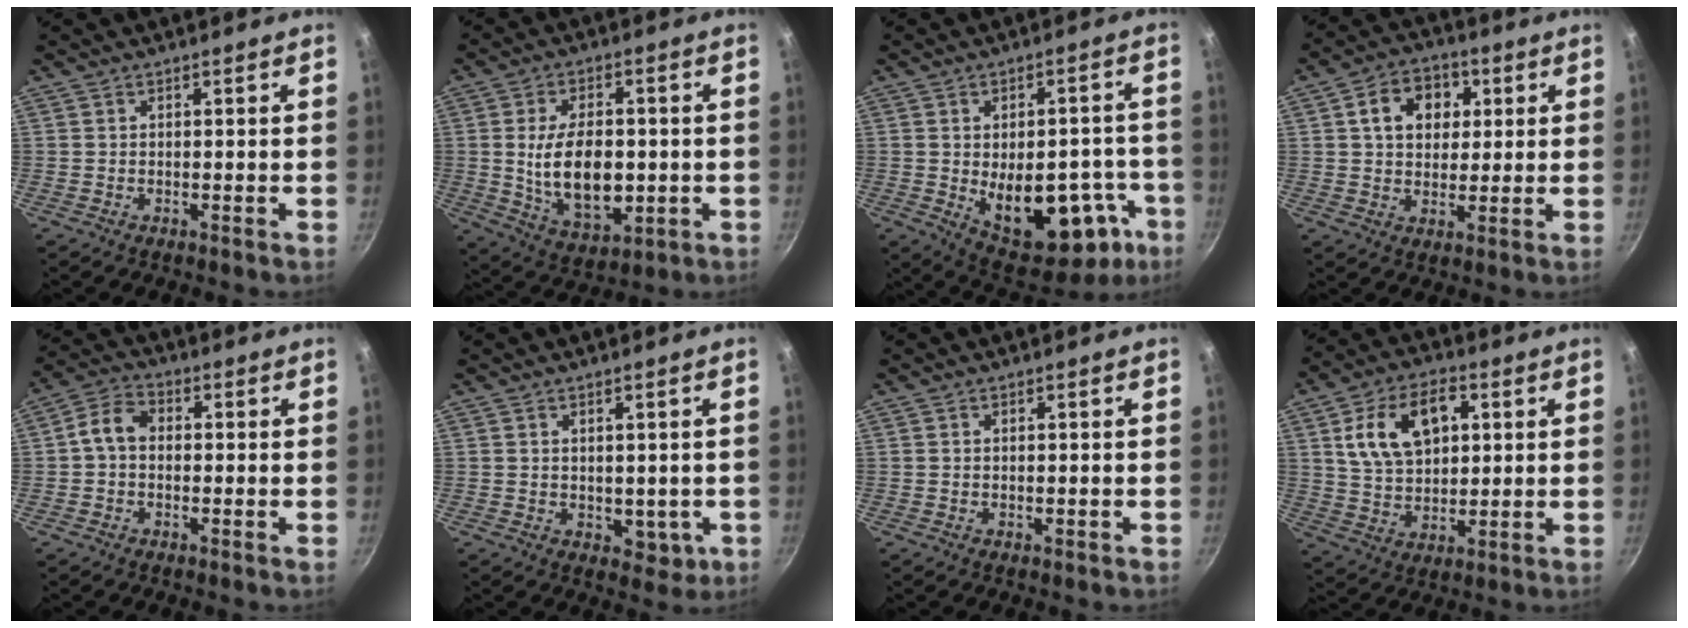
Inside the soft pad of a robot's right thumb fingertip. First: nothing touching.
{"total": 14.7, "force": [-0.7, 8.8, 11.8], "torque": [-0.176, -0.004, 0.002]}
{"total": 20.1, "force": [-6.3, 11.6, 15.2], "torque": [-0.156, 0.019, -0.063]}
{"total": 10.2, "force": [2.9, 7.8, 5.8], "torque": [-0.066, 0.006, 0.037]}
{"total": 5.6, "force": [0.0, 4.2, 3.8], "torque": [-0.064, 0.021, -0.016]}
{"total": 4.5, "force": [0.0, 3.2, 3.1], "torque": [-0.026, -0.005, 0.008]}
{"total": 0.0}
{"total": 14.3, "force": [4.1, 9.2, 10.2], "torque": [-0.150, -0.001, 0.073]}